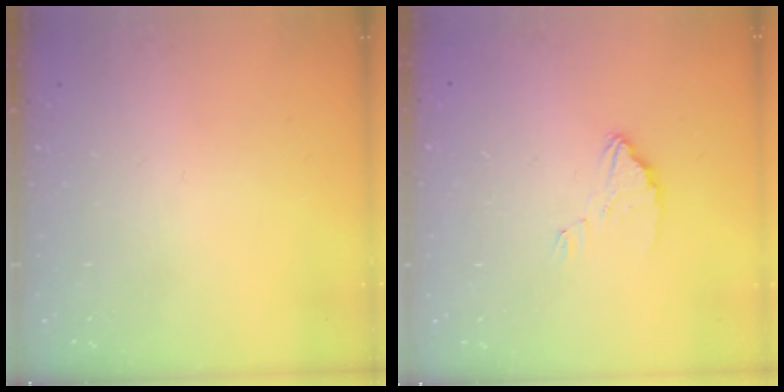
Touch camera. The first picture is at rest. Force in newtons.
{"total": 3.0, "press": 3.0, "slide": 0.2}